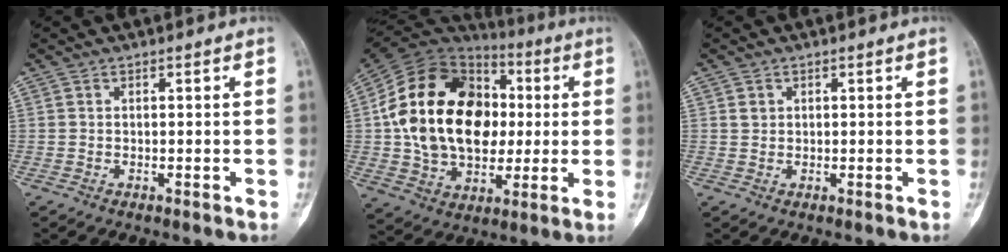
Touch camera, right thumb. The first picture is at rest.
{"total": 27.2, "force": [2.3, 18.6, 19.7], "torque": [-0.356, 0.018, 0.044]}
{"total": 1.2, "force": [0.5, 1.1, 0.4], "torque": [0.000, 0.000, 0.008]}